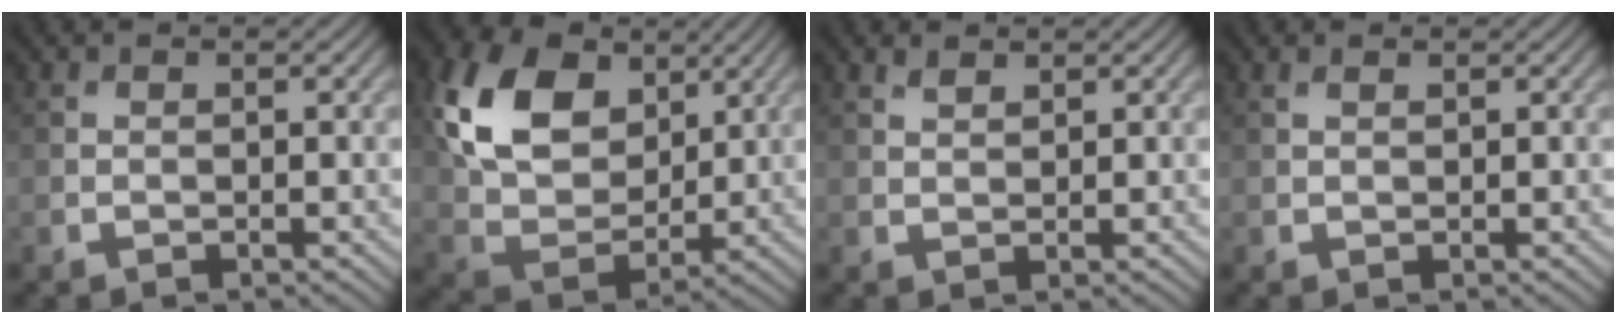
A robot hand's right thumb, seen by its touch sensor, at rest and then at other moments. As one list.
[{"total": 12.5, "force": [4.8, 8.4, 7.8], "torque": [-0.182, 0.008, 0.090]}, {"total": 1.2, "force": [1.0, 0.4, 0.5], "torque": [-0.016, -0.001, 0.022]}, {"total": 0.7, "force": [0.5, 0.2, 0.4], "torque": [-0.010, 0.002, 0.011]}]